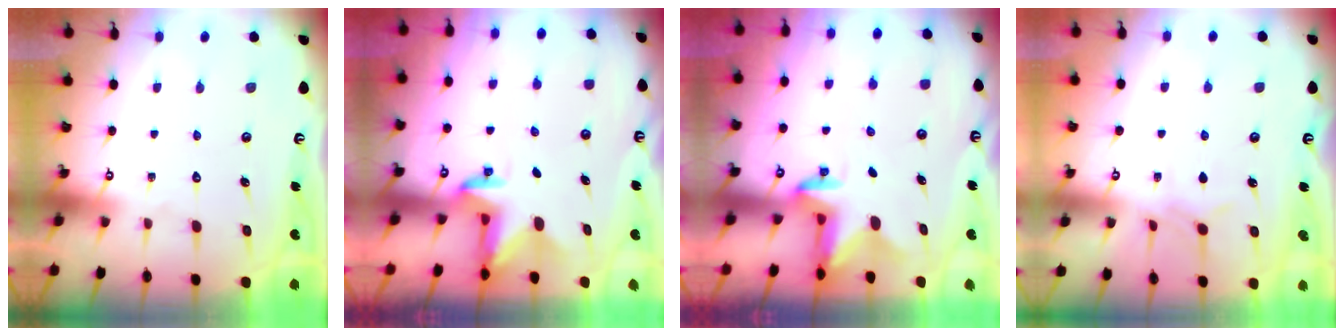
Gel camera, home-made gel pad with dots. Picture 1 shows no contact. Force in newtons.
{"total": 2.9, "press": 2.9, "slide": 0.1}
{"total": 2.7, "press": 2.6, "slide": 0.6}
{"total": 3.9, "press": 3.8, "slide": 0.6}